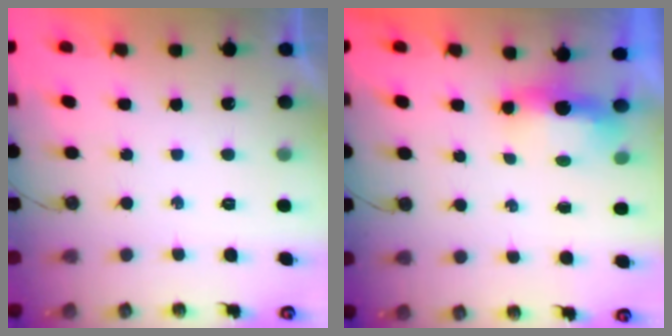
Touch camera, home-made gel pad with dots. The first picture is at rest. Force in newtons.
{"total": 14.4, "press": 7.0, "slide": 12.6}